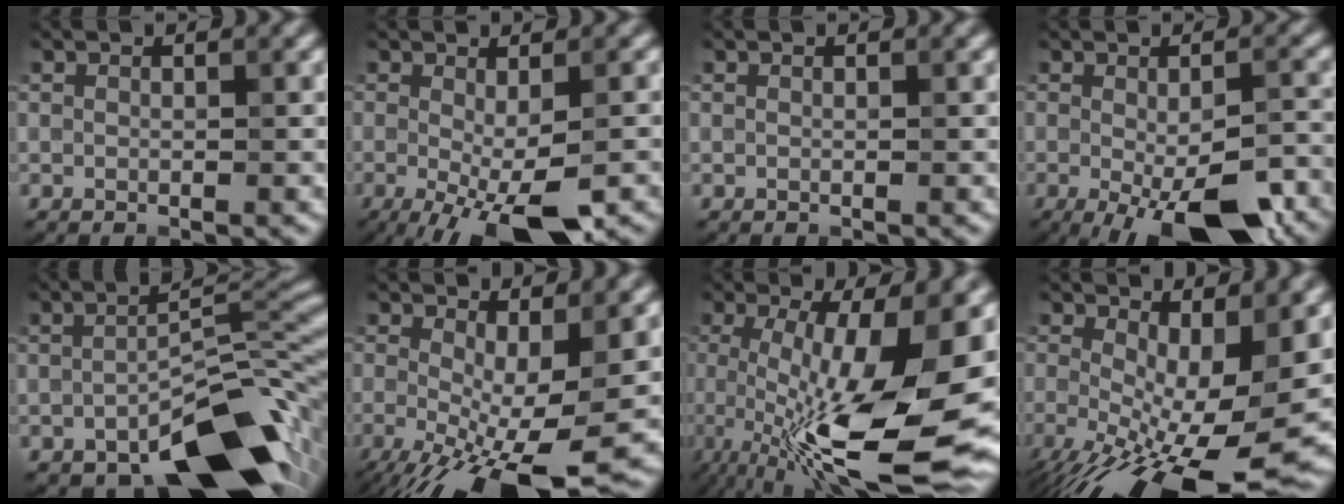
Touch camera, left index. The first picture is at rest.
{"total": 6.7, "force": [-2.6, 1.6, 6.0], "torque": [-0.099, -0.013, -0.037]}
{"total": 0.0}
{"total": 9.5, "force": [-4.3, 2.7, 8.1], "torque": [-0.122, -0.023, -0.053]}
{"total": 11.1, "force": [-6.2, 4.4, 8.1], "torque": [-0.113, -0.004, -0.106]}
{"total": 10.5, "force": [-2.9, 3.2, 9.5], "torque": [-0.165, -0.021, -0.044]}
{"total": 17.0, "force": [-2.9, 5.1, 16.0], "torque": [-0.256, -0.014, -0.042]}
{"total": 13.5, "force": [-3.4, 4.8, 12.1], "torque": [-0.189, -0.021, -0.049]}